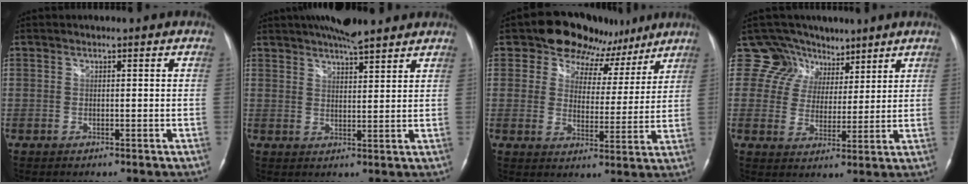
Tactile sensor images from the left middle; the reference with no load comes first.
{"total": 10.0, "force": [8.4, 1.8, 5.2], "torque": [-0.084, 0.023, 0.127]}
{"total": 10.8, "force": [7.8, 7.0, 2.7], "torque": [-0.020, 0.017, 0.099]}
{"total": 8.8, "force": [6.4, 6.0, -1.0], "torque": [0.024, -0.004, 0.103]}